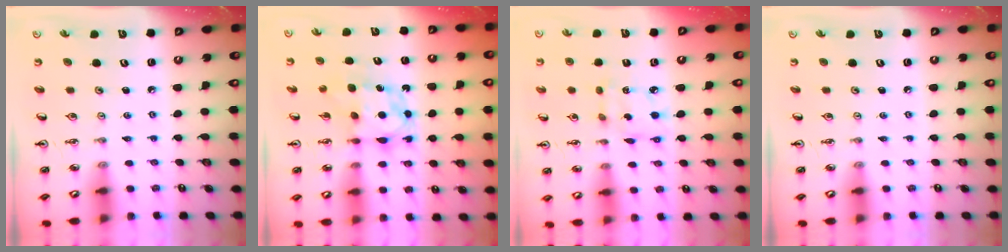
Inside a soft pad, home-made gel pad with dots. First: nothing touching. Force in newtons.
{"total": 7.1, "press": 7.1, "slide": 0.5}
{"total": 5.8, "press": 5.8, "slide": 0.2}
{"total": 0.0}